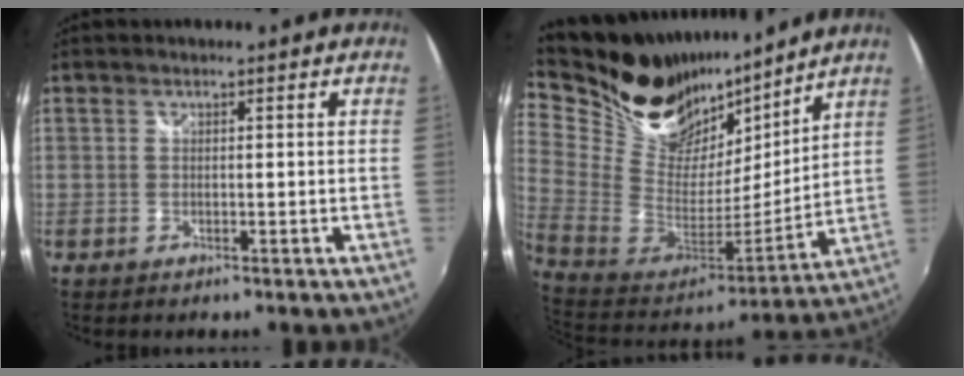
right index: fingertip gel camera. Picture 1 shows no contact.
{"total": 27.8, "force": [21.3, 12.8, 12.4], "torque": [-0.294, 0.021, 0.371]}